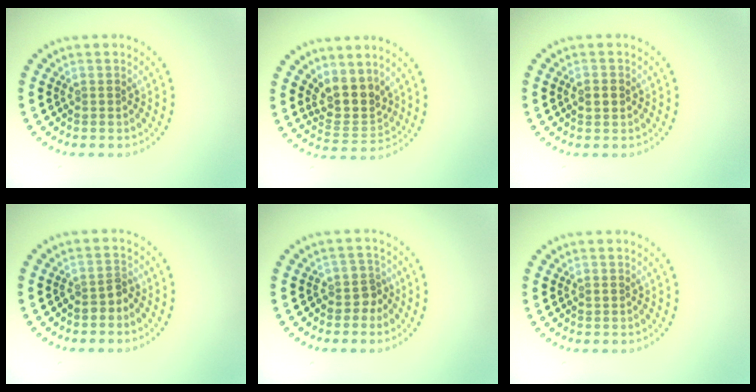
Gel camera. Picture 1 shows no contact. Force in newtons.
{"total": 3.7, "press": 2.9, "slide": 2.2}
{"total": 1.9, "press": 1.9, "slide": 0.2}
{"total": 1.4, "press": 1.1, "slide": 0.9}
{"total": 1.9, "press": 1.5, "slide": 1.2}
{"total": 0.6, "press": 0.6, "slide": 0.1}